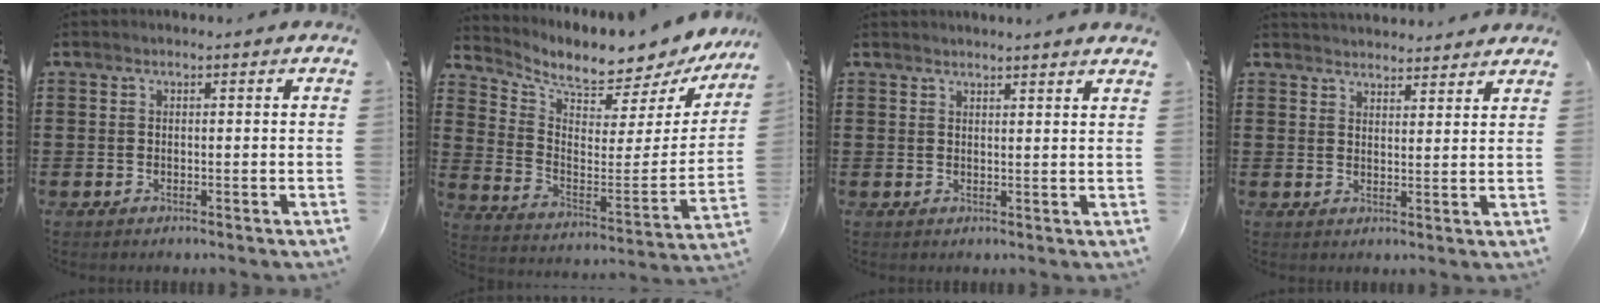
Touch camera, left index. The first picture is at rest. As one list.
[{"total": 5.7, "force": [5.3, 0.7, 2.2], "torque": [-0.058, -0.065, 0.080]}, {"total": 1.9, "force": [1.8, -0.4, 0.2], "torque": [-0.006, -0.001, 0.036]}, {"total": 3.0, "force": [3.0, 0.1, -0.2], "torque": [-0.004, -0.010, 0.057]}]